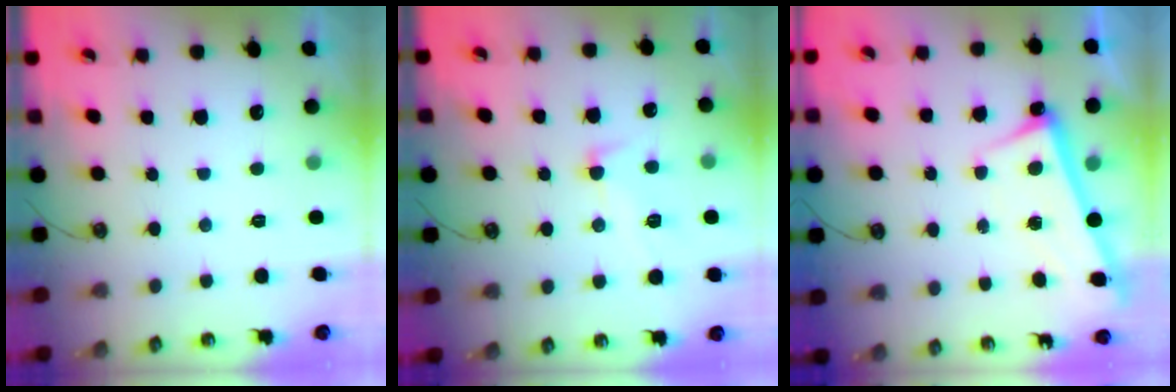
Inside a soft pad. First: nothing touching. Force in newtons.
{"total": 1.4, "press": 1.0, "slide": 1.0}
{"total": 2.6, "press": 2.5, "slide": 0.7}